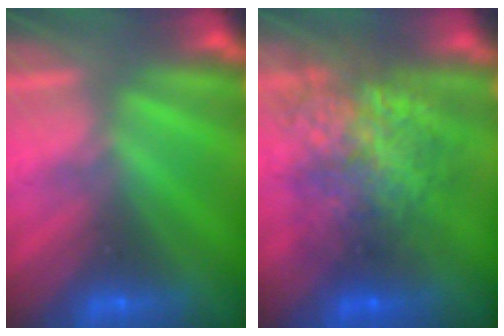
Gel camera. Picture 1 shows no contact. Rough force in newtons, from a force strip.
{"total": 7.4}